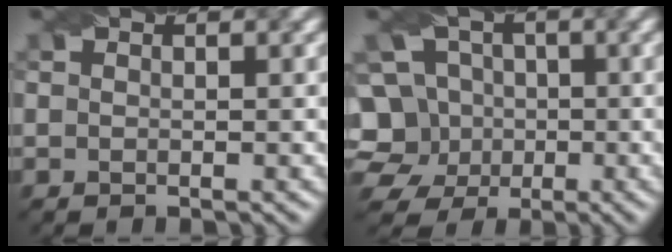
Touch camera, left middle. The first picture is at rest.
{"total": 7.3, "force": [-1.4, 6.7, 2.6], "torque": [-0.041, 0.027, -0.059]}